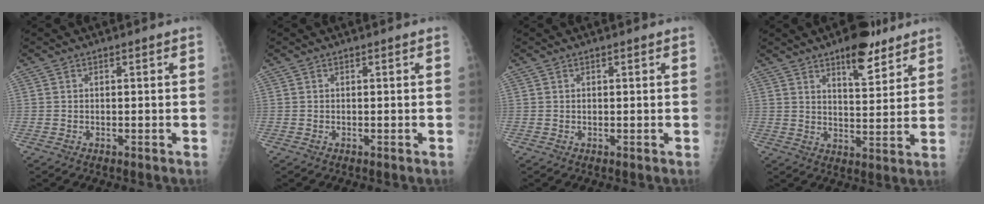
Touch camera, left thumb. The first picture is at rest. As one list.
[{"total": 0.0}, {"total": 0.8, "force": [0.3, 0.3, 0.7], "torque": [-0.009, 0.005, 0.005]}, {"total": 10.1, "force": [6.7, 3.7, 6.6], "torque": [-0.075, -0.039, 0.099]}]